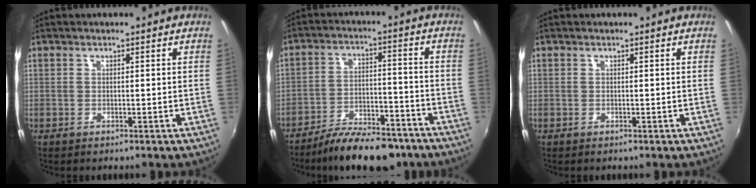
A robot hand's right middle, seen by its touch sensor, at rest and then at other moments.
{"total": 15.4, "force": [-12.5, 5.0, 7.5], "torque": [-0.137, -0.005, -0.184]}
{"total": 0.0}